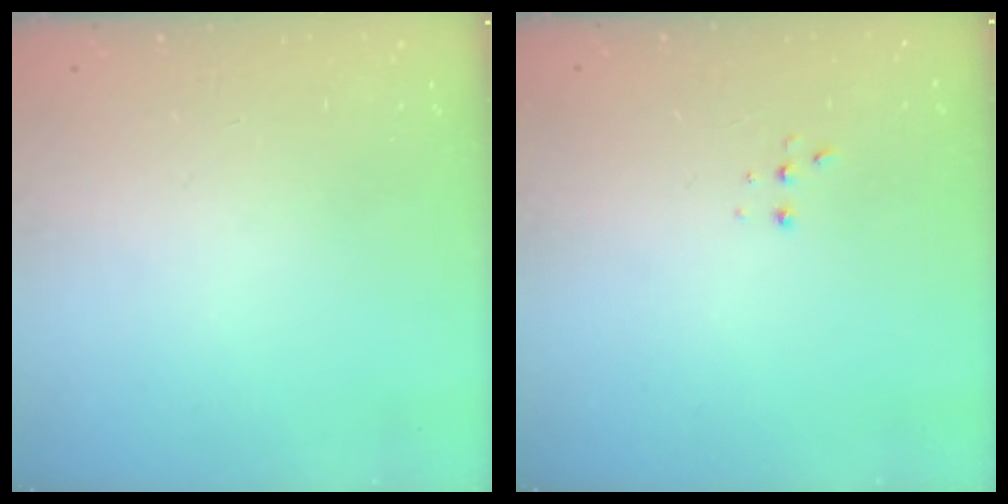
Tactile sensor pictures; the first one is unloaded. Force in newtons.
{"total": 2.2, "press": 2.2, "slide": 0.5}